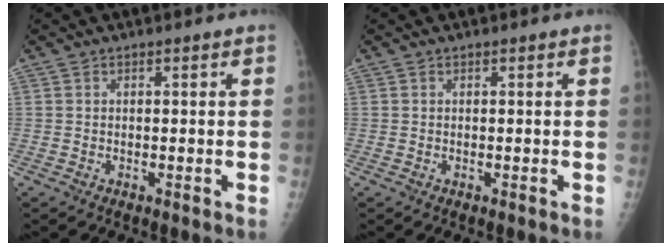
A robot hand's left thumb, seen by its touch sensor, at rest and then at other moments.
{"total": 0.0}